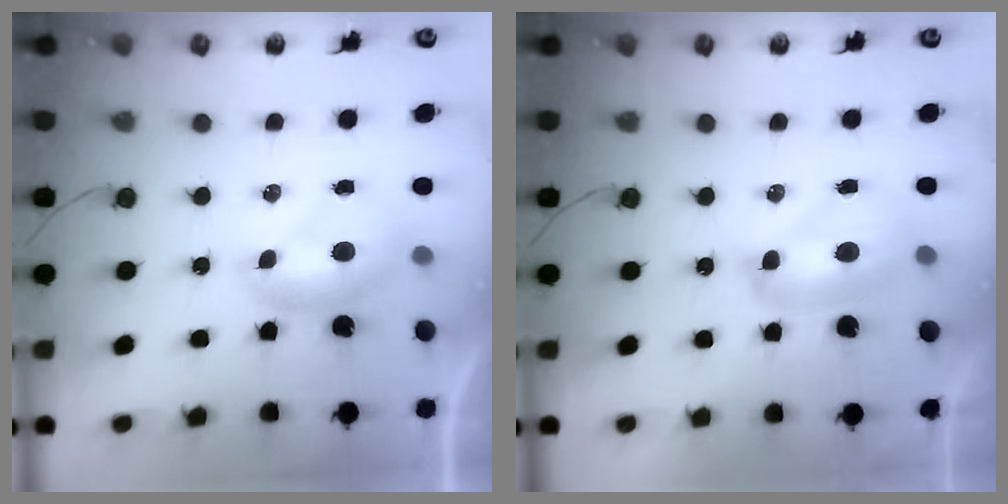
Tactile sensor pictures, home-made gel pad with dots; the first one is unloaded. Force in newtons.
{"total": 3.6, "press": 3.6, "slide": 0.4}